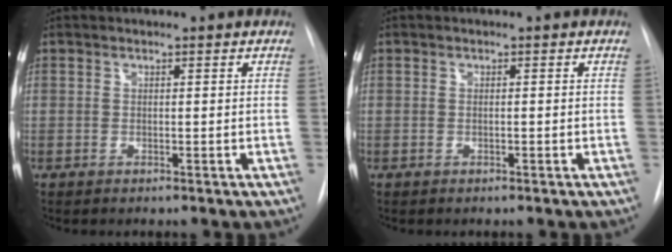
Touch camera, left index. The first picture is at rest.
{"total": 0.0}